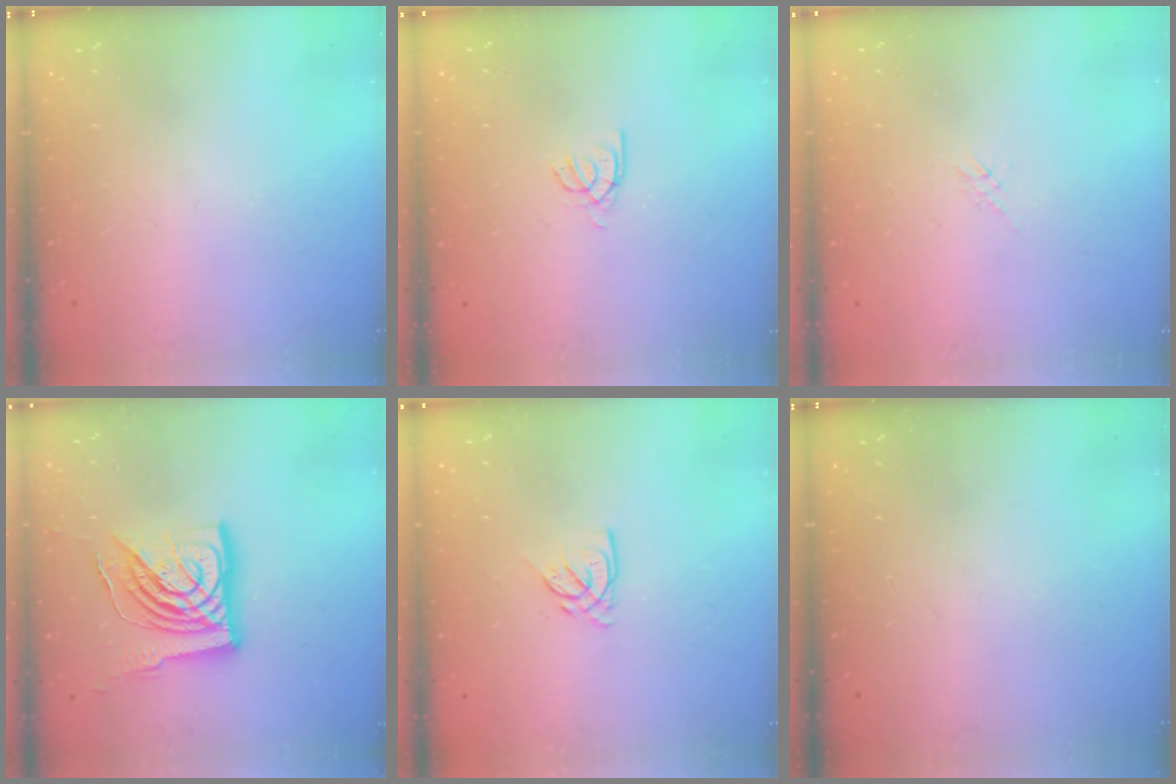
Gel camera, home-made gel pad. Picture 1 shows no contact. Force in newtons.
{"total": 2.5, "press": 2.4, "slide": 0.3}
{"total": 1.7, "press": 1.6, "slide": 0.4}
{"total": 20.3, "press": 20.1, "slide": 2.6}
{"total": 4.2, "press": 4.2, "slide": 0.3}
{"total": 0.0}